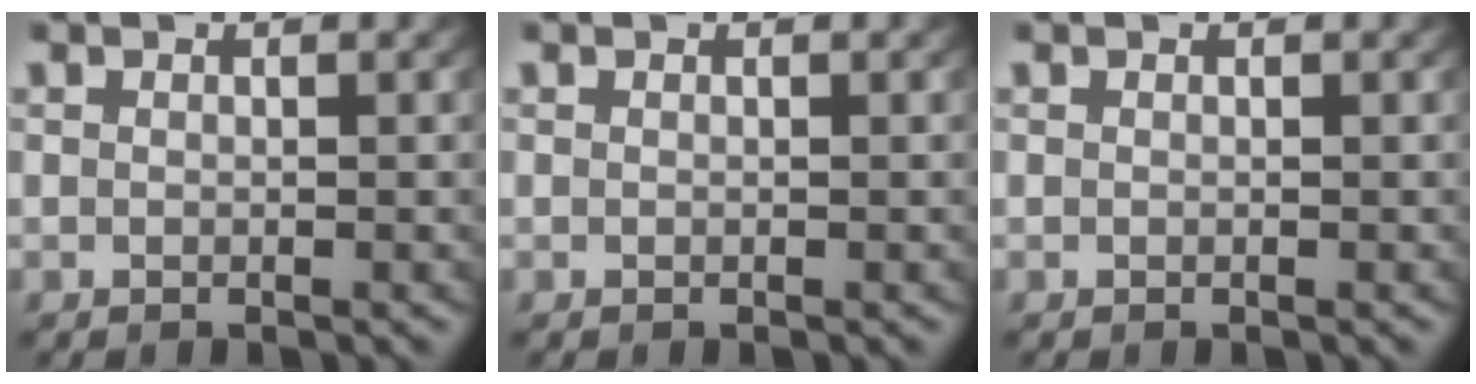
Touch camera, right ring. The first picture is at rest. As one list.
[{"total": 0.0}, {"total": 0.0}]